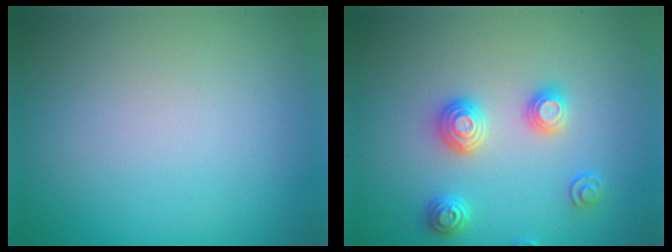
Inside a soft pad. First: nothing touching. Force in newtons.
{"total": 2.8, "press": 2.8, "slide": 0.2}